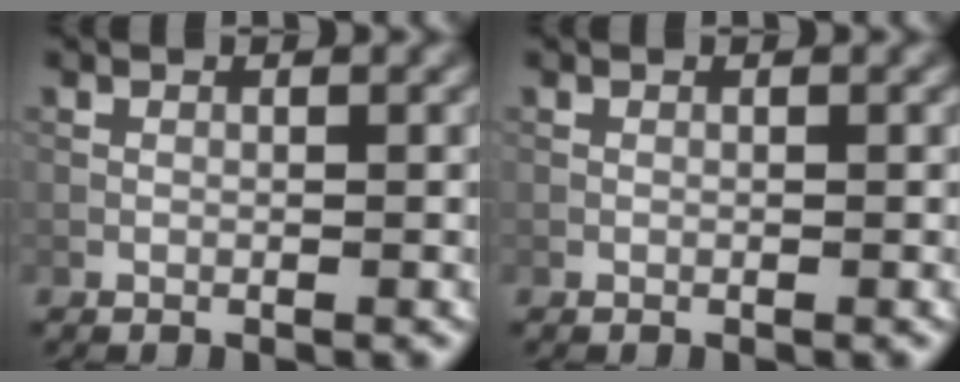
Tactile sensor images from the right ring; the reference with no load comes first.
{"total": 0.0}